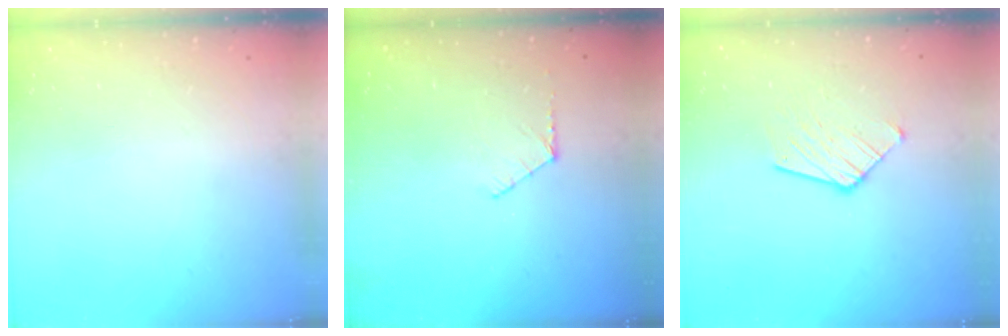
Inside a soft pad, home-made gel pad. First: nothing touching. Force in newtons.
{"total": 4.9, "press": 4.8, "slide": 0.5}
{"total": 9.7, "press": 9.7, "slide": 0.8}